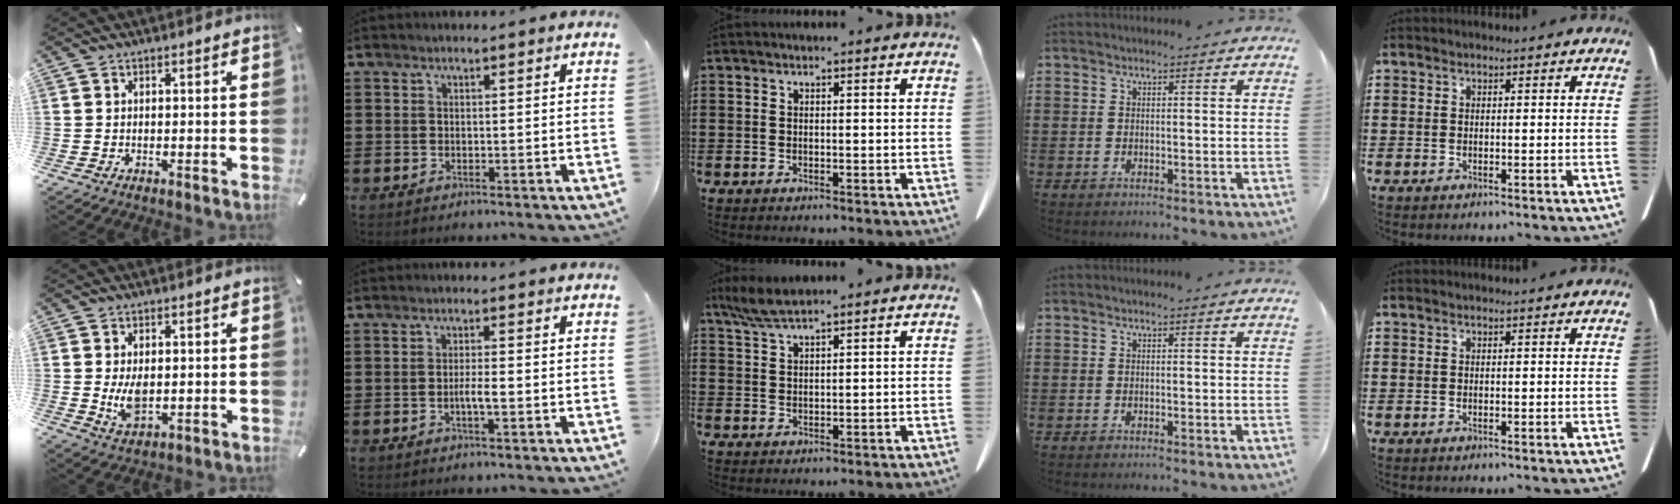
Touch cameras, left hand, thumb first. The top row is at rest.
{"thumb": {"total": 5.3, "force": [0.3, 3.2, 4.2], "torque": [-0.100, -0.006, 0.000]}, "index": {"total": 2.6, "force": [-0.7, 0.4, 2.4], "torque": [-0.050, -0.002, -0.015]}, "middle": {"total": 4.1, "force": [3.3, 0.4, 2.5], "torque": [-0.057, -0.002, 0.061]}}